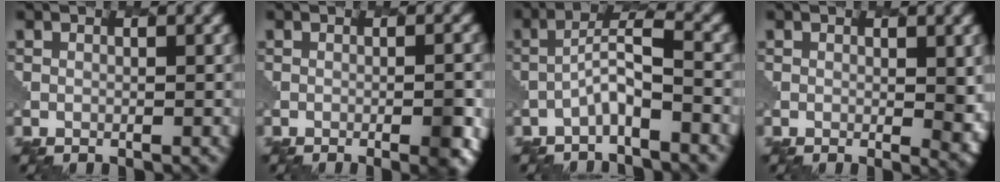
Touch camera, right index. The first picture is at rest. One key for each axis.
{"total": 3.6, "fx": -1.2, "fy": 1.1, "fz": 3.2, "tx": -0.036, "ty": 0.004, "tz": -0.014}
{"total": 3.0, "fx": -1.6, "fy": 0.4, "fz": 2.5, "tx": -0.049, "ty": 0.016, "tz": -0.040}
{"total": 2.8, "fx": 0.3, "fy": 0.8, "fz": 2.7, "tx": -0.035, "ty": -0.007, "tz": 0.005}